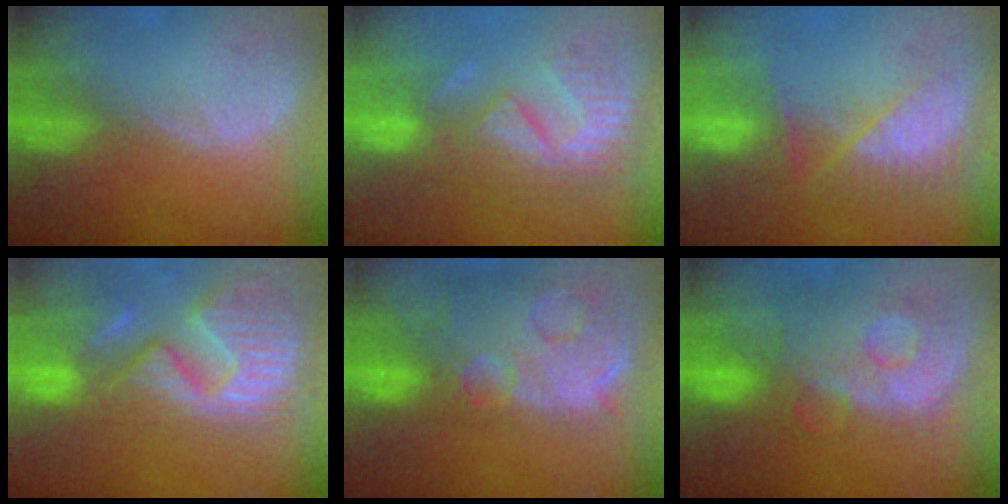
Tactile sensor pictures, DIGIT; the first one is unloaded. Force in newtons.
{"total": 9.5, "press": 8.2, "slide": 4.8}
{"total": 7.9, "press": 7.0, "slide": 3.7}
{"total": 14.7, "press": 12.3, "slide": 8.1}
{"total": 14.5, "press": 11.7, "slide": 8.4}
{"total": 11.2, "press": 9.7, "slide": 5.6}